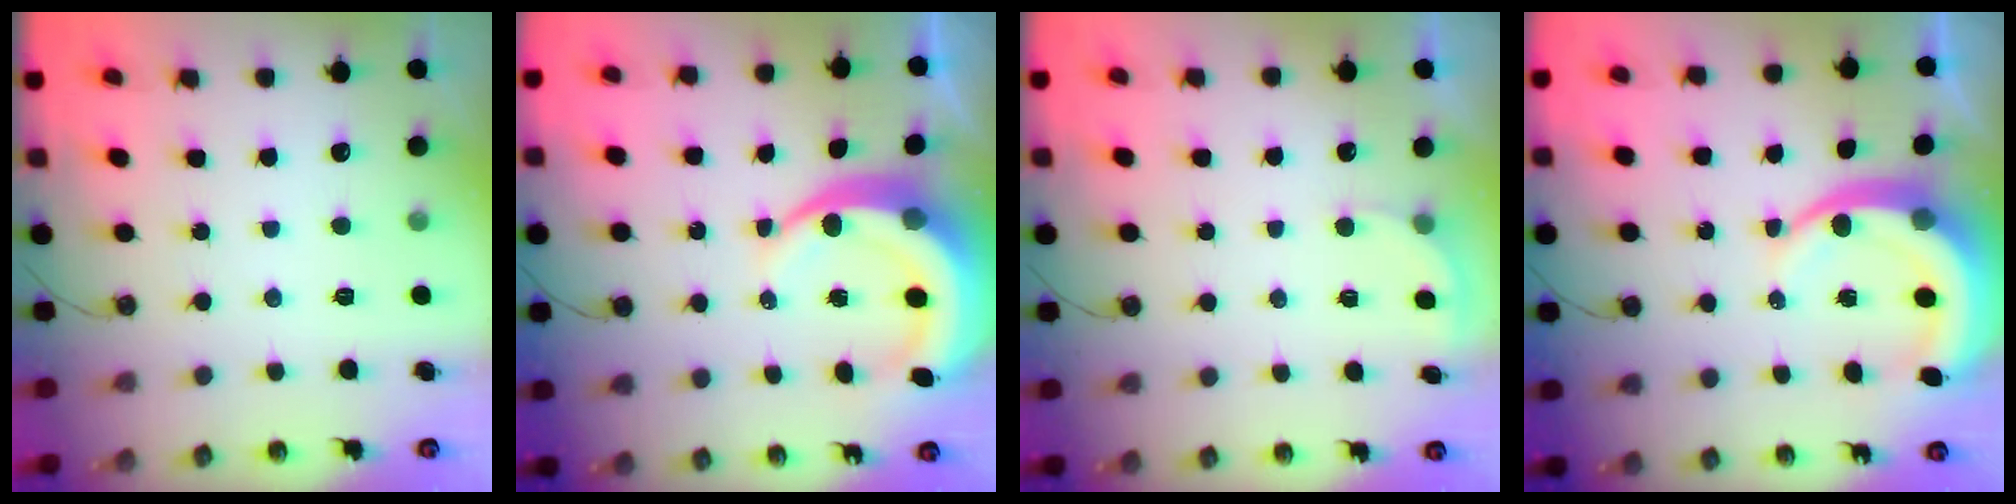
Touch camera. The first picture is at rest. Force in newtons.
{"total": 10.2, "press": 10.1, "slide": 1.4}
{"total": 2.3, "press": 2.3, "slide": 0.5}
{"total": 9.6, "press": 9.5, "slide": 1.2}